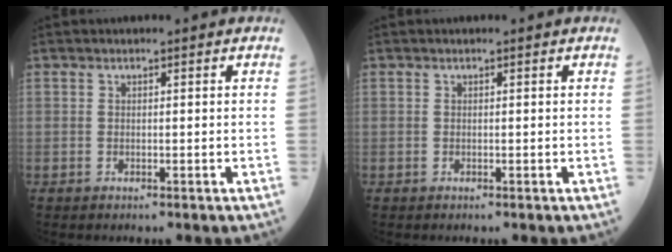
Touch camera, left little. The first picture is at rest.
{"total": 0.0}